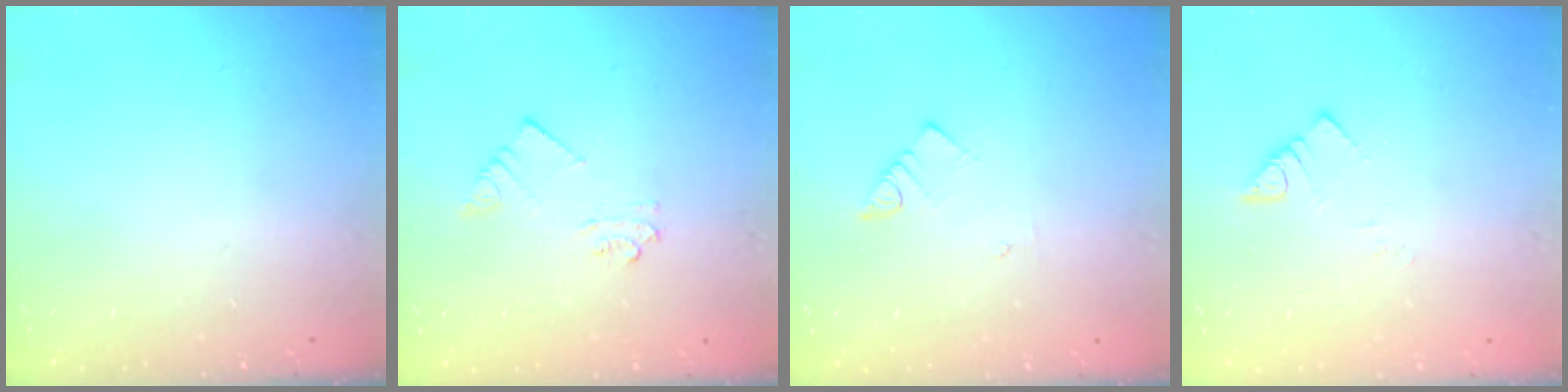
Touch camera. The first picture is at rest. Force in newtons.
{"total": 3.2, "press": 3.2, "slide": 0.2}
{"total": 3.2, "press": 3.2, "slide": 0.3}
{"total": 3.6, "press": 3.6, "slide": 0.6}